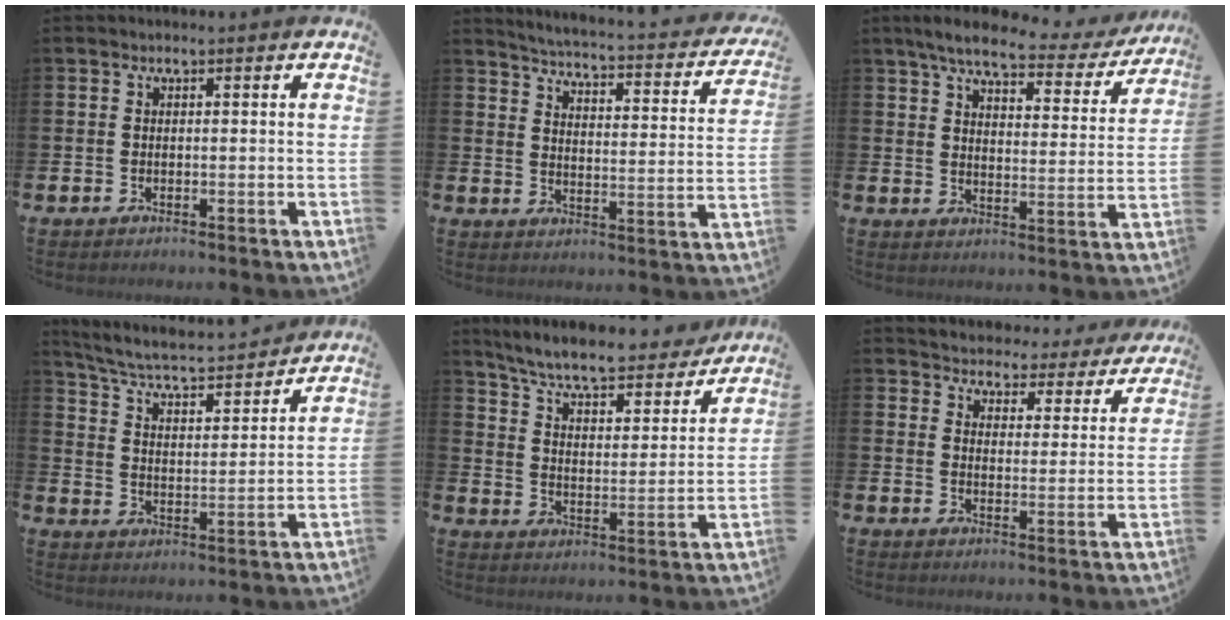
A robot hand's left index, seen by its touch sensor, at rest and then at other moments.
{"total": 3.5, "force": [3.3, 0.2, 1.0], "torque": [-0.043, -0.037, 0.047]}
{"total": 6.3, "force": [5.3, 1.4, 3.1], "torque": [-0.080, -0.028, 0.086]}
{"total": 6.1, "force": [5.6, 0.9, 2.2], "torque": [-0.074, -0.048, 0.090]}
{"total": 7.5, "force": [6.8, 1.1, 3.0], "torque": [-0.084, -0.049, 0.113]}
{"total": 4.0, "force": [3.8, 1.0, 0.0], "torque": [-0.021, -0.038, 0.062]}